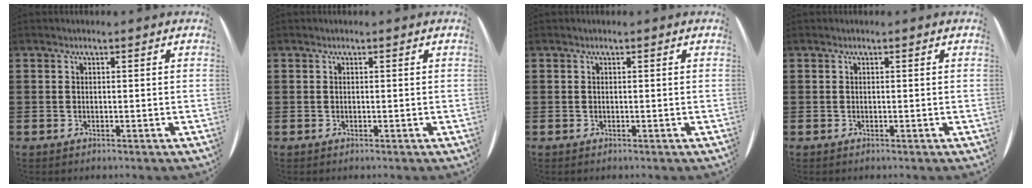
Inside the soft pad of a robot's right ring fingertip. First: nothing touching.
{"total": 0.0}
{"total": 0.0}
{"total": 0.0}